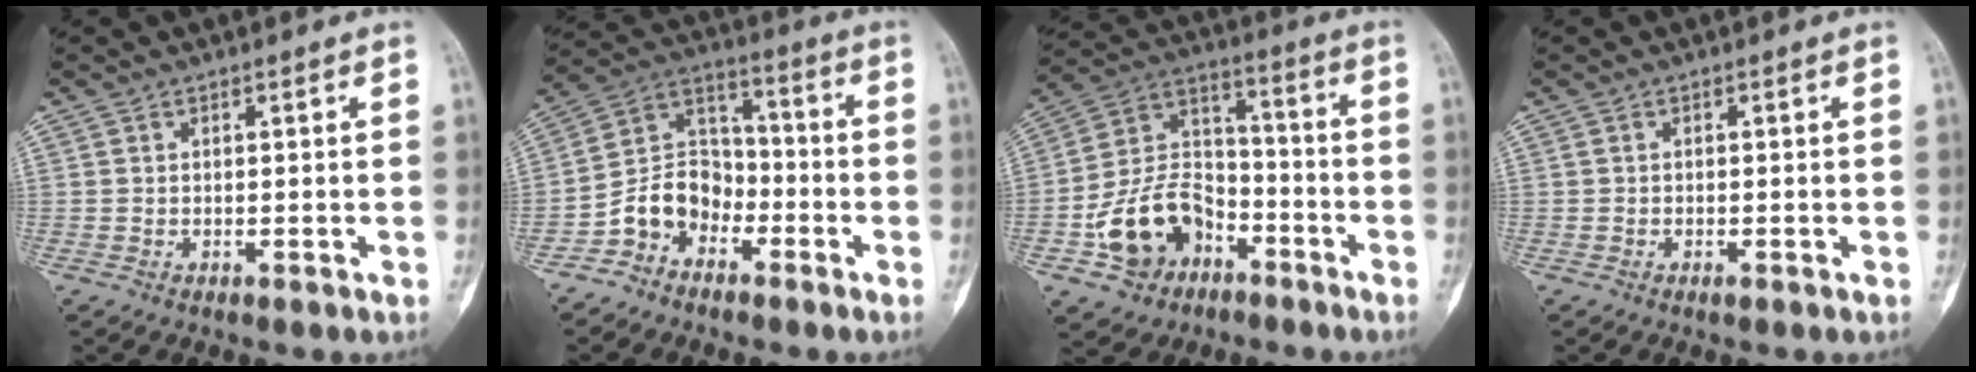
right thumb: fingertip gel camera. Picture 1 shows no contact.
{"total": 10.3, "force": [-5.2, 7.7, 4.3], "torque": [-0.057, 0.067, -0.109]}
{"total": 15.6, "force": [-6.7, 11.2, 8.5], "torque": [-0.122, 0.067, -0.119]}
{"total": 0.6, "force": [-0.4, 0.2, 0.4], "torque": [-0.009, 0.001, -0.007]}